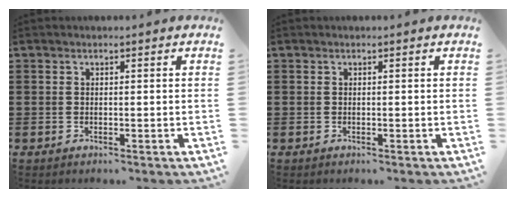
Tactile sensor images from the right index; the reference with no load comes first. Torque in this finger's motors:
{"motor_torque": [-0.06, 0.07, 0.00, -0.01]}